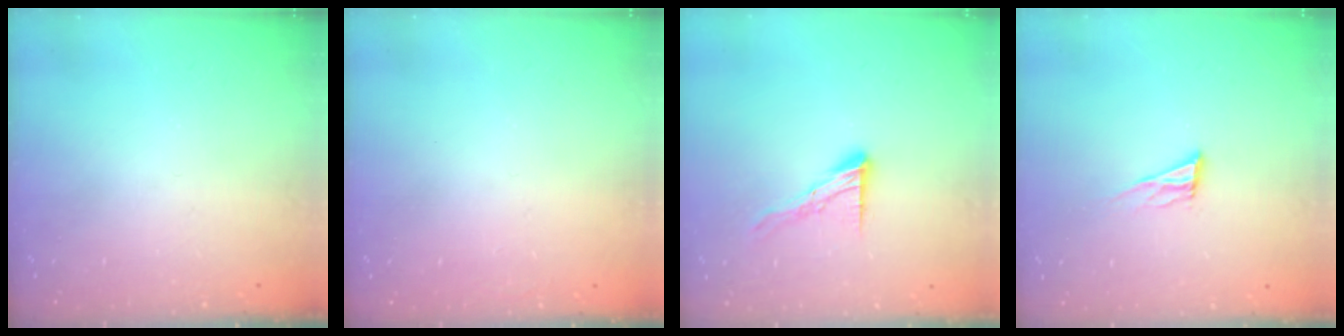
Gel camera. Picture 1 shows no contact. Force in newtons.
{"total": 1.6, "press": 1.6, "slide": 0.1}
{"total": 10.4, "press": 10.3, "slide": 0.9}
{"total": 8.6, "press": 8.2, "slide": 2.5}